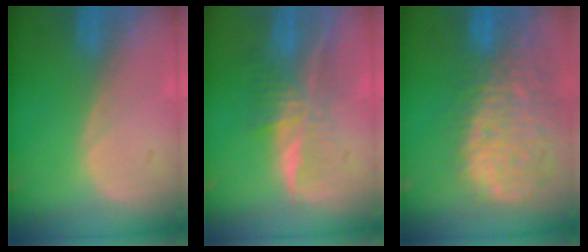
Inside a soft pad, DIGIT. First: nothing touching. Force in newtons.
{"total": 7.3, "press": 6.1, "slide": 4.0}
{"total": 13.8, "press": 11.3, "slide": 7.9}